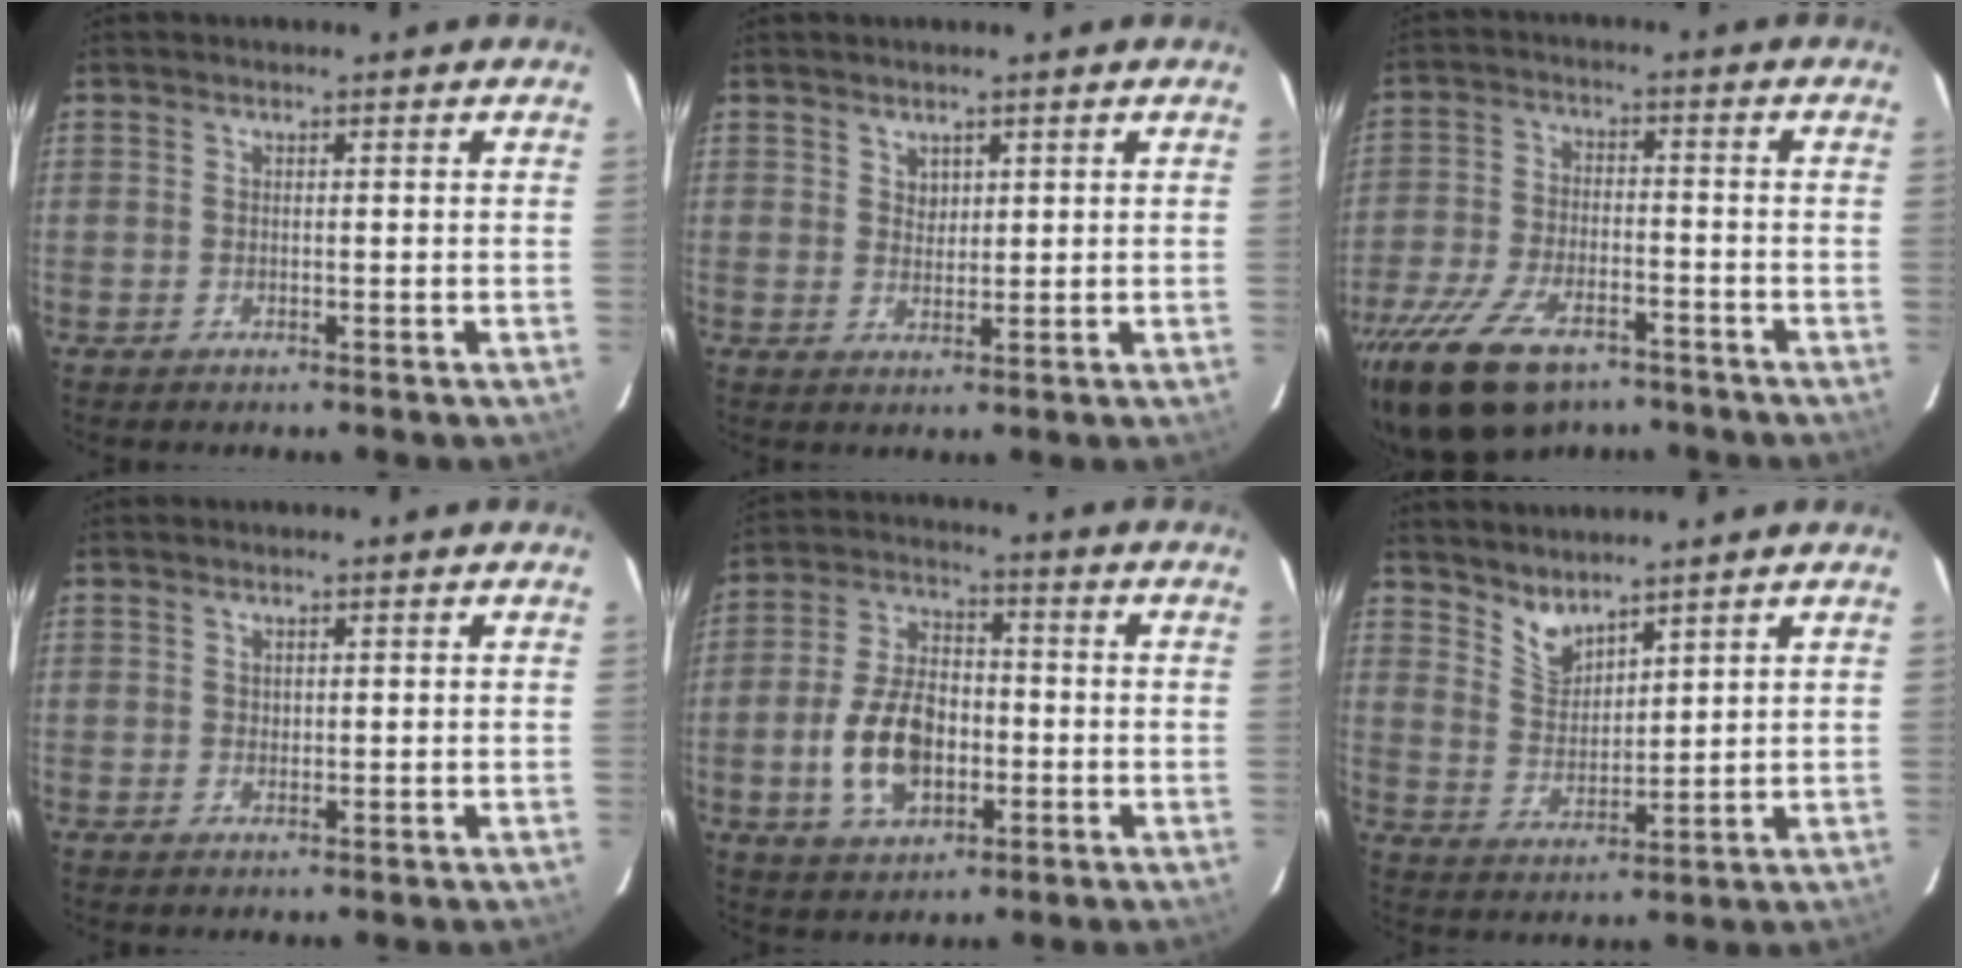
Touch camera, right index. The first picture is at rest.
{"total": 2.0, "force": [1.3, 1.5, 0.4], "torque": [-0.002, 0.003, 0.025]}
{"total": 16.3, "force": [-11.4, 7.6, 8.7], "torque": [-0.197, -0.027, -0.201]}
{"total": 0.8, "force": [0.4, 0.6, 0.1], "torque": [0.001, 0.004, 0.007]}
{"total": 12.7, "force": [-3.1, 7.8, 9.5], "torque": [-0.193, 0.014, -0.044]}
{"total": 5.6, "force": [5.0, 1.7, 2.0], "torque": [-0.033, -0.005, 0.102]}